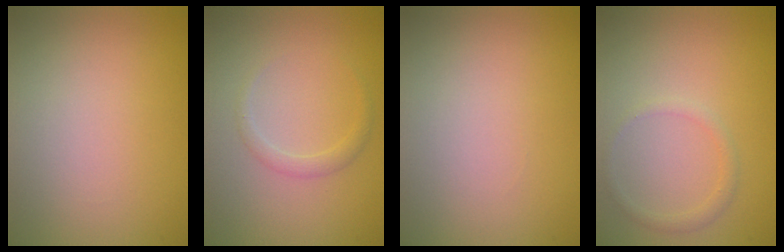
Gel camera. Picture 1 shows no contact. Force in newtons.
{"total": 1.2, "press": 1.2, "slide": 0.1}
{"total": 0.0}
{"total": 1.1, "press": 1.1, "slide": 0.1}